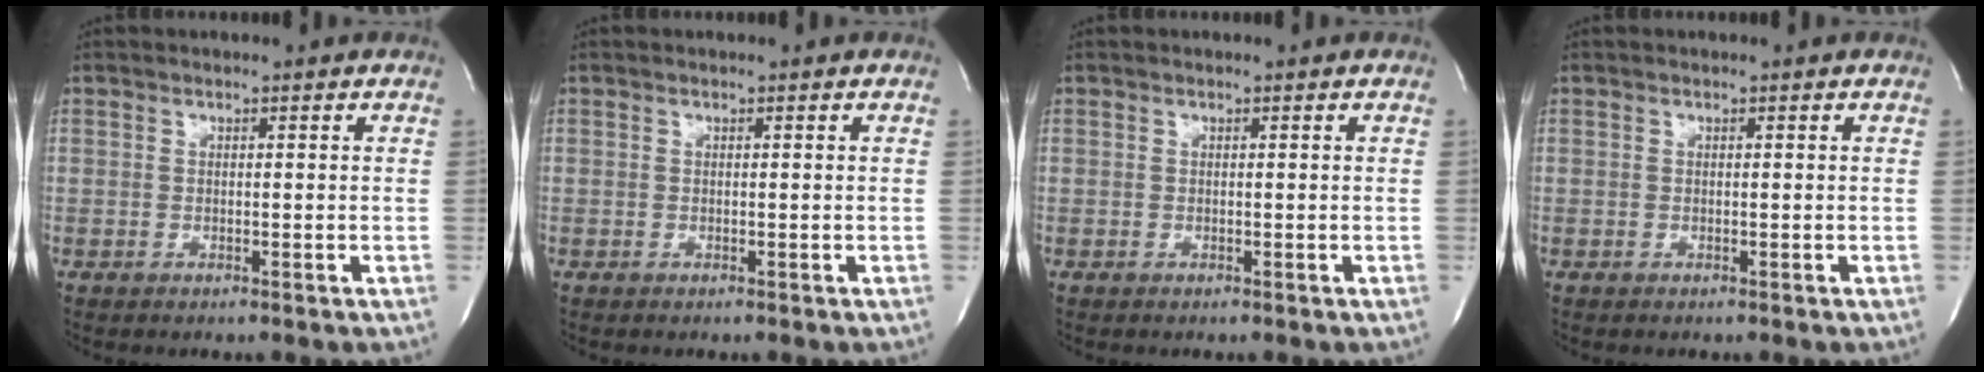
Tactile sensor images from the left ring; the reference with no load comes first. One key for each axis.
{"total": 0.0}
{"total": 0.0}
{"total": 0.0}